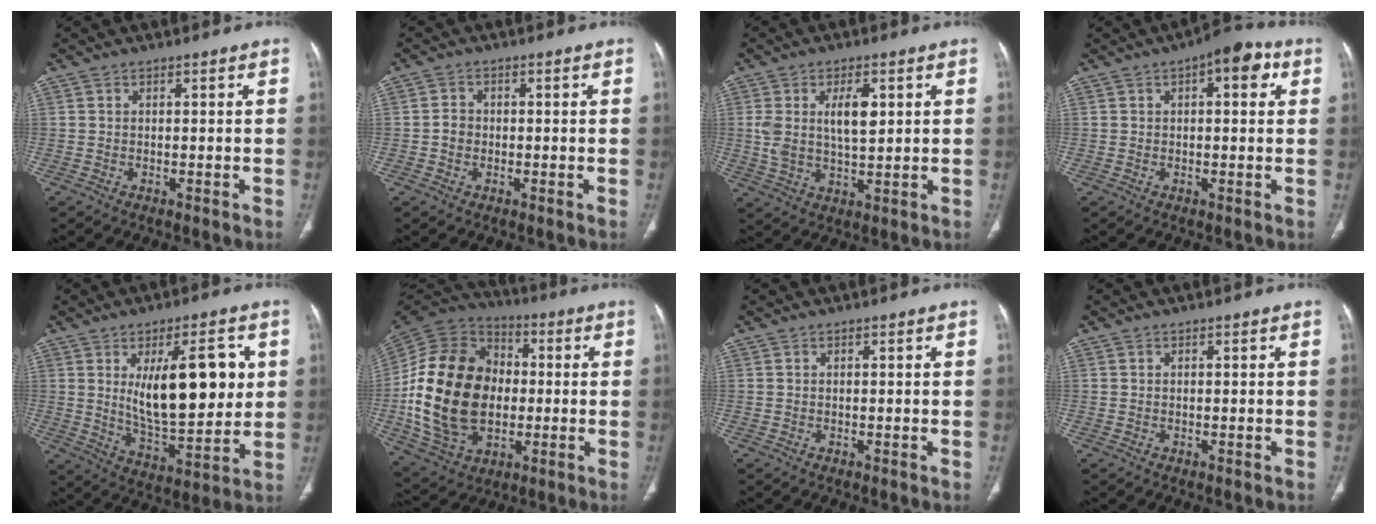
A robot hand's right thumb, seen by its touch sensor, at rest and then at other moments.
{"total": 2.3, "force": [-0.4, 2.0, 1.0], "torque": [-0.008, 0.008, -0.013]}
{"total": 8.4, "force": [2.2, 3.8, 7.1], "torque": [-0.131, -0.007, 0.046]}
{"total": 7.5, "force": [2.9, 3.3, 6.1], "torque": [-0.059, 0.013, 0.029]}
{"total": 18.4, "force": [3.9, 7.6, 16.3], "torque": [-0.223, -0.029, 0.073]}
{"total": 25.9, "force": [-1.7, 18.5, 18.0], "torque": [-0.329, 0.011, -0.022]}
{"total": 0.0}
{"total": 0.0}